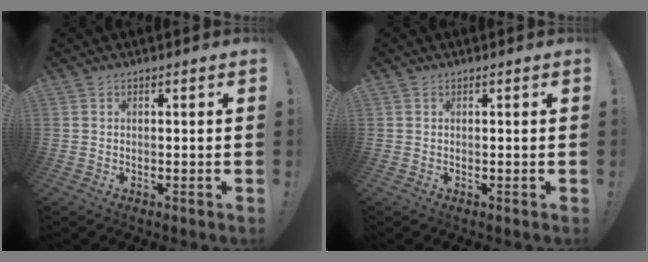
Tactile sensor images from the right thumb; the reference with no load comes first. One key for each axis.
{"total": 0.0}